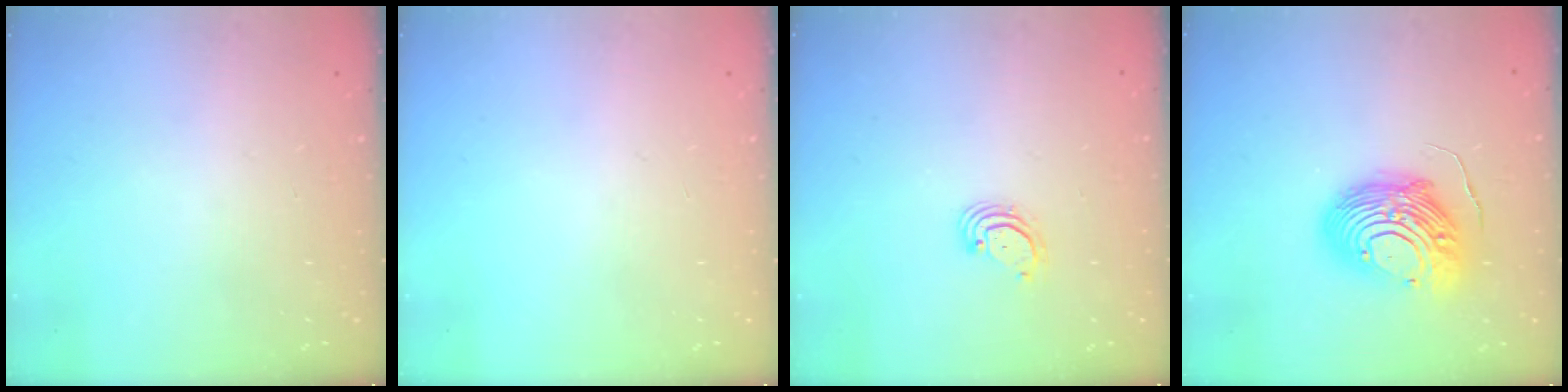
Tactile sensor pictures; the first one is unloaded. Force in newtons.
{"total": 0.0}
{"total": 3.0, "press": 3.0, "slide": 0.3}
{"total": 14.9, "press": 14.9, "slide": 1.5}